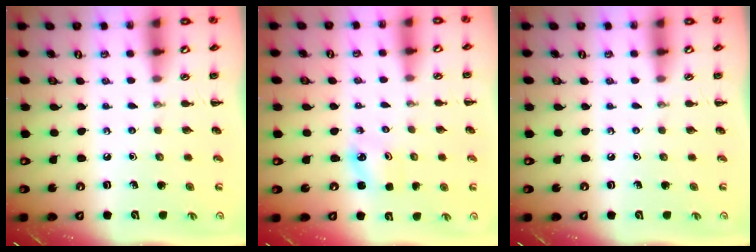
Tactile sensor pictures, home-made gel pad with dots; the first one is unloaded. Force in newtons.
{"total": 2.9, "press": 2.9, "slide": 0.6}
{"total": 0.0}